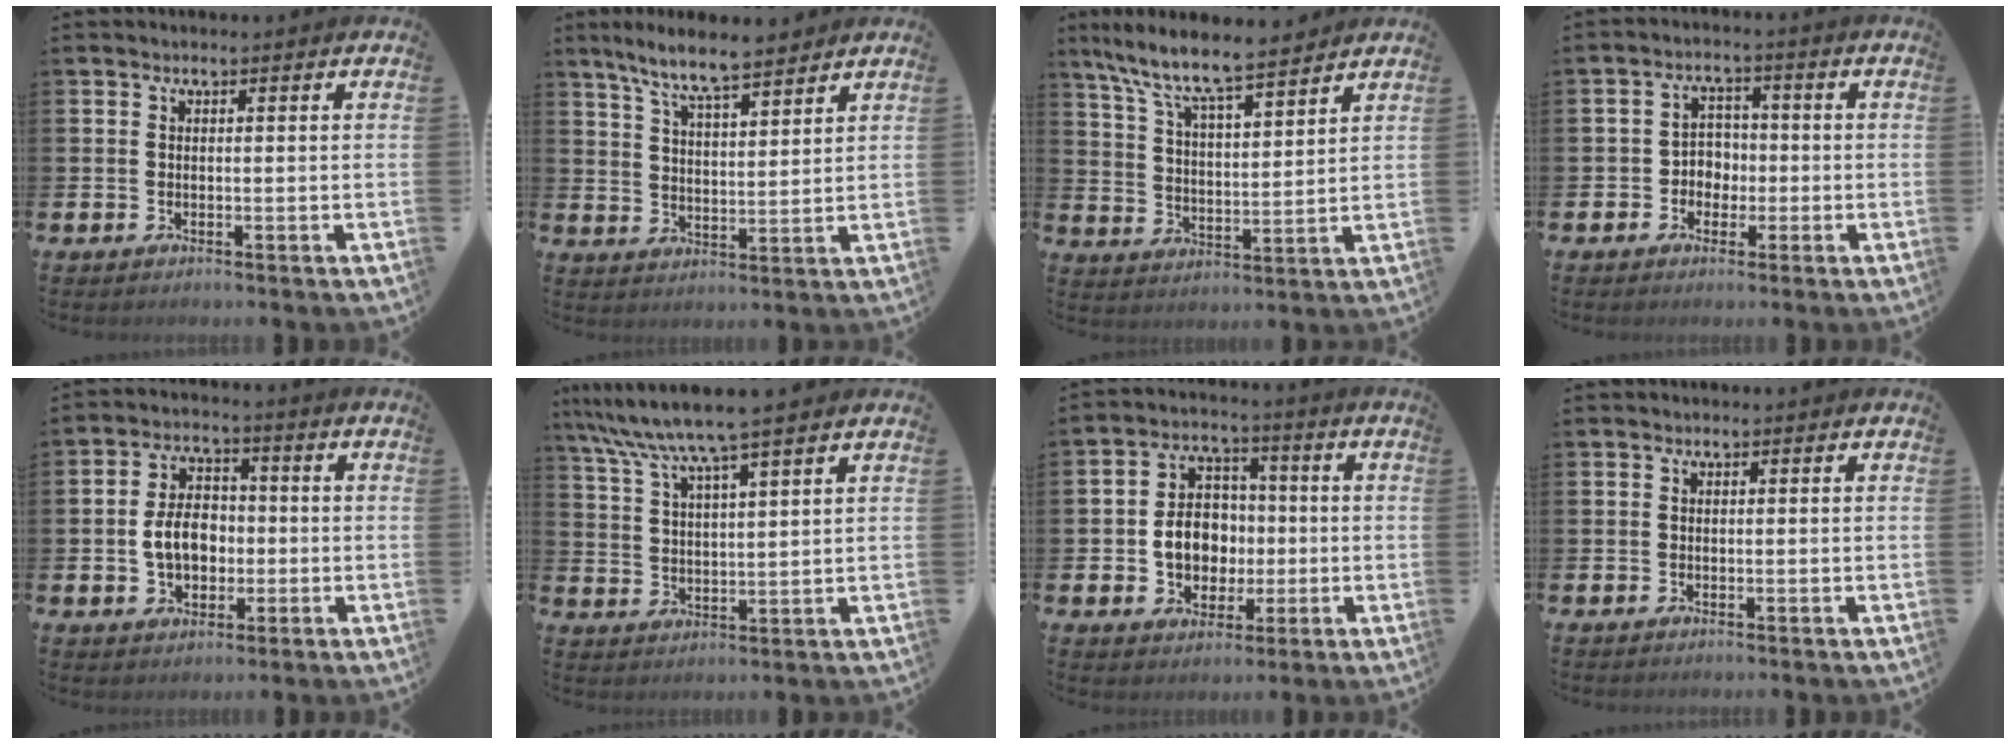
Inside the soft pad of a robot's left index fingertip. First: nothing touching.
{"total": 7.8, "force": [7.1, 0.8, 3.0], "torque": [-0.080, -0.028, 0.128]}
{"total": 8.6, "force": [7.9, 1.0, 3.2], "torque": [-0.094, -0.054, 0.136]}
{"total": 3.3, "force": [-1.0, 3.0, 1.1], "torque": [-0.025, 0.006, -0.027]}
{"total": 6.0, "force": [-0.7, 4.5, 4.0], "torque": [-0.059, 0.006, -0.022]}
{"total": 7.9, "force": [7.0, -0.1, 3.7], "torque": [-0.099, -0.027, 0.123]}
{"total": 7.3, "force": [-0.7, 6.3, 3.6], "torque": [-0.059, 0.014, -0.018]}
{"total": 0.0}